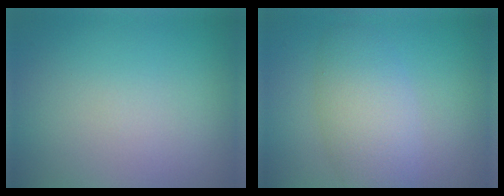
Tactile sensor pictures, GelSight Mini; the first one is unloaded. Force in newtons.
{"total": 4.8, "press": 4.8, "slide": 0.1}